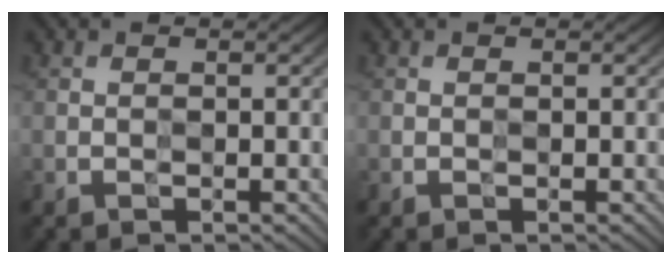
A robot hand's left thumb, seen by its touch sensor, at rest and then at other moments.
{"total": 0.0}